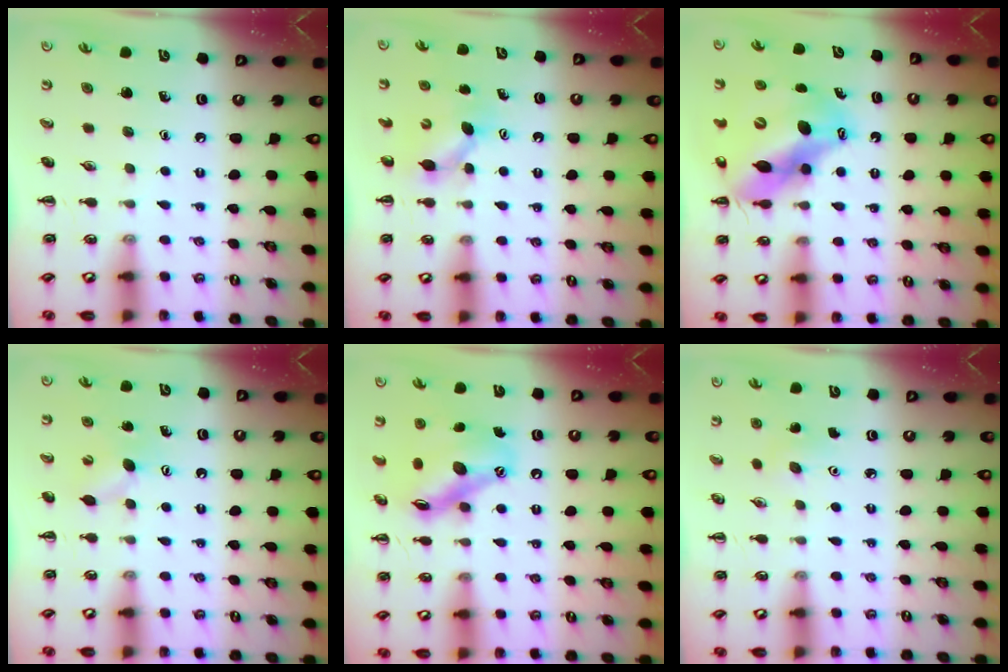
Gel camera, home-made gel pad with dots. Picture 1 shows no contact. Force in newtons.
{"total": 4.5, "press": 4.4, "slide": 0.9}
{"total": 14.1, "press": 13.6, "slide": 3.8}
{"total": 5.9, "press": 5.7, "slide": 1.5}
{"total": 13.5, "press": 13.1, "slide": 3.0}
{"total": 2.8, "press": 2.8, "slide": 0.7}